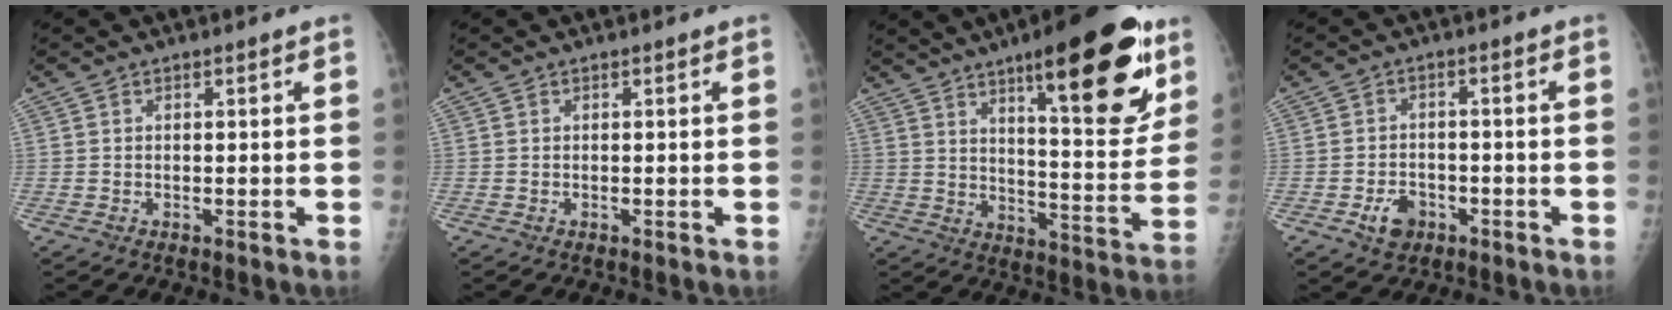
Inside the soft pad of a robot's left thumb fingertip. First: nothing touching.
{"total": 0.0}
{"total": 23.3, "force": [13.0, 6.5, 18.3], "torque": [-0.222, -0.060, 0.190]}
{"total": 4.7, "force": [-2.3, 3.5, 2.3], "torque": [-0.025, 0.013, -0.034]}